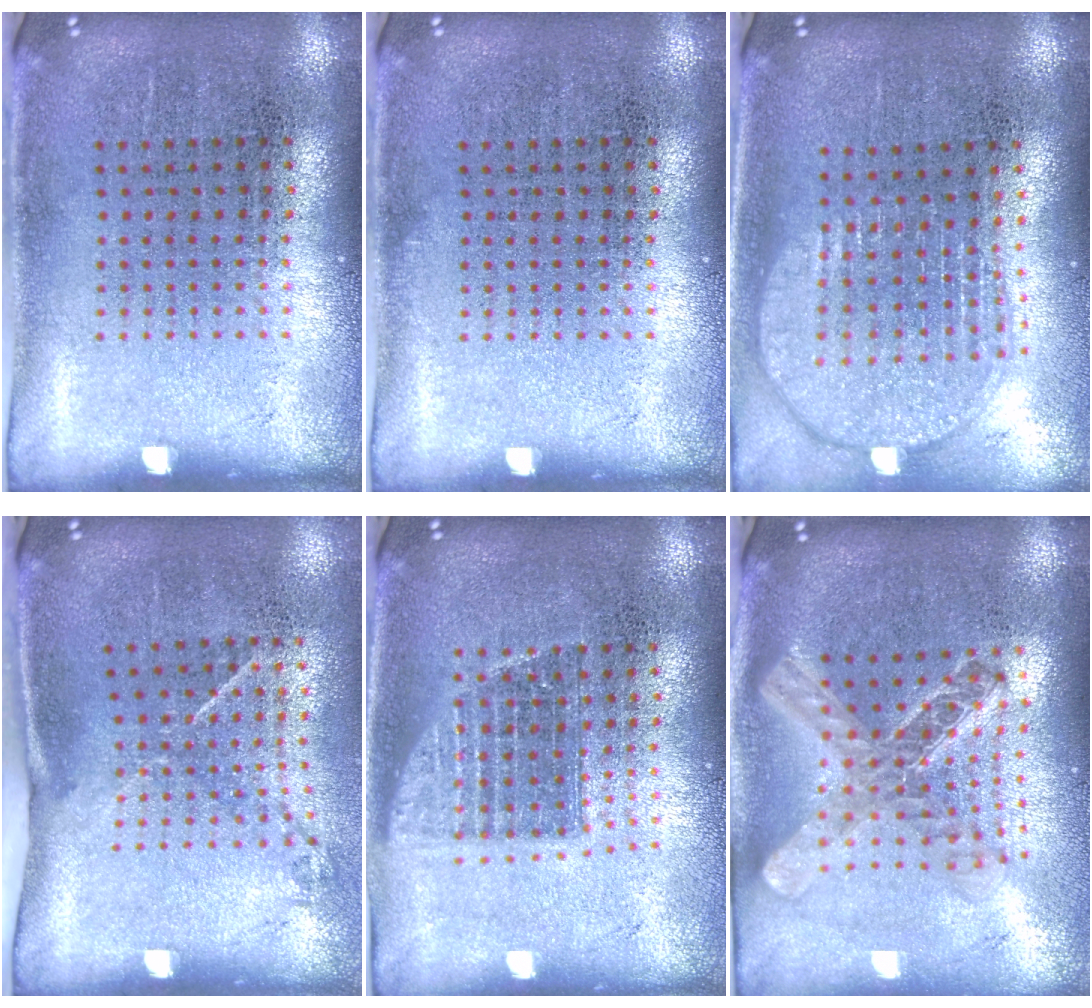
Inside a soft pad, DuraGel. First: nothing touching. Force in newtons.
{"total": 0.0}
{"total": 1.9, "press": 1.7, "slide": 1.0}
{"total": 1.5, "press": 0.9, "slide": 1.1}
{"total": 1.3, "press": 1.1, "slide": 0.7}
{"total": 2.3, "press": 1.9, "slide": 1.3}